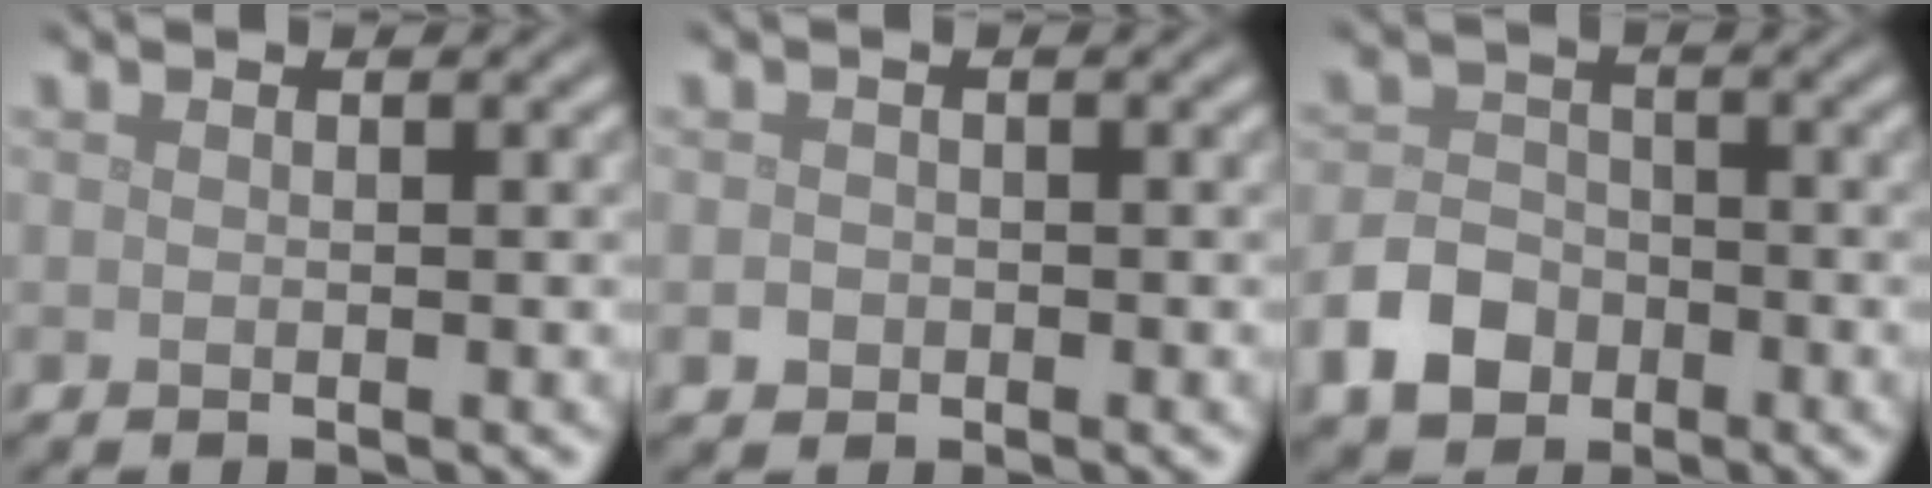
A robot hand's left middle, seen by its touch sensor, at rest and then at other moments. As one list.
[{"total": 0.9, "force": [-0.3, 0.9, 0.2], "torque": [0.004, -0.003, -0.007]}, {"total": 4.3, "force": [-2.2, 3.1, 1.9], "torque": [-0.039, 0.000, -0.046]}]